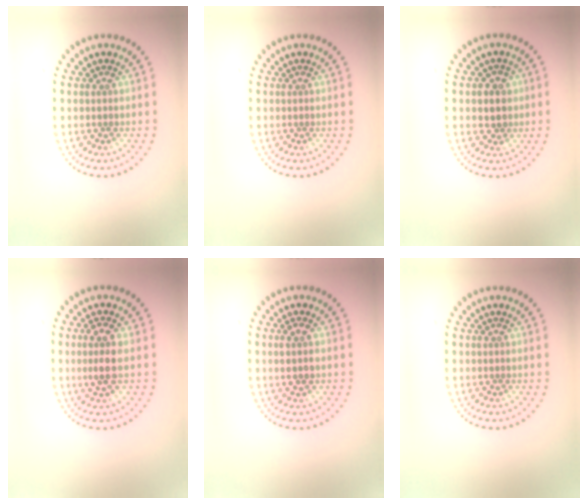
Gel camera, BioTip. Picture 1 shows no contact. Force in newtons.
{"total": 0.0}
{"total": 2.4, "press": 2.2, "slide": 1.0}
{"total": 2.4, "press": 2.3, "slide": 0.8}
{"total": 1.6, "press": 1.5, "slide": 0.6}
{"total": 0.0}